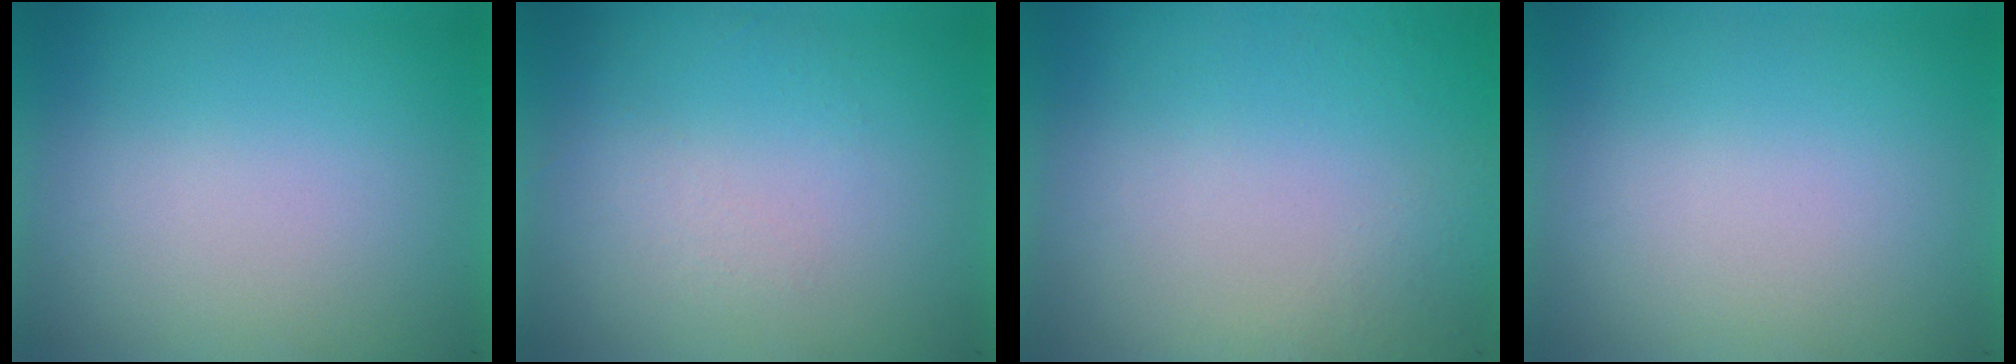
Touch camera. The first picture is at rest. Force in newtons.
{"total": 1.2}
{"total": 8.2}
{"total": 0.0}